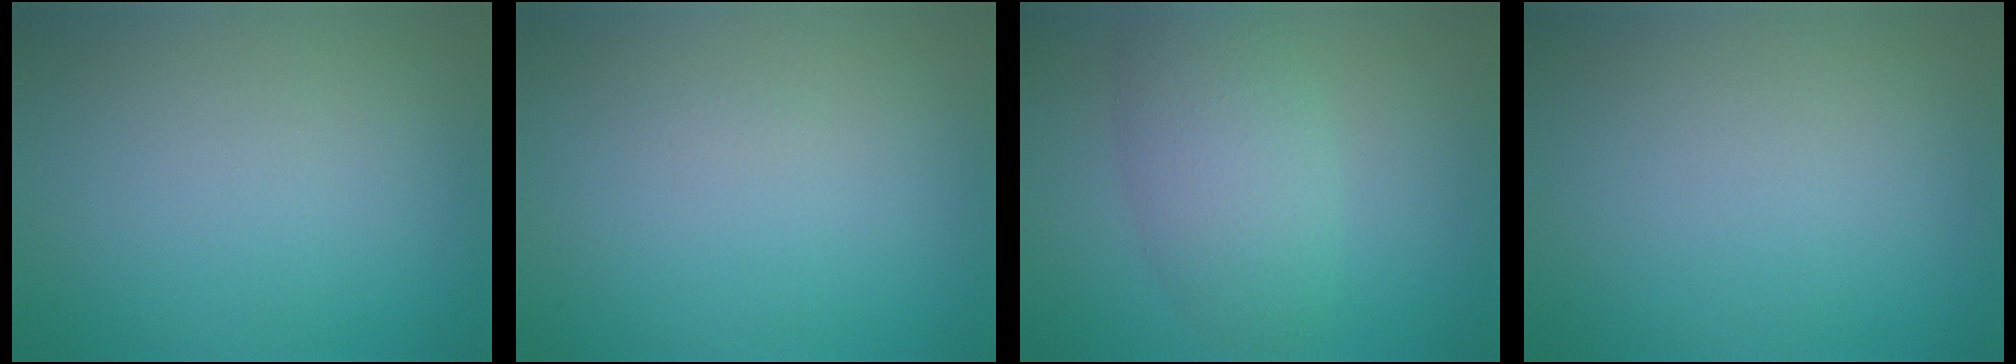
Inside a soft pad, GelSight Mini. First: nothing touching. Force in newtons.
{"total": 0.0}
{"total": 4.9, "press": 4.8, "slide": 0.2}
{"total": 0.0}